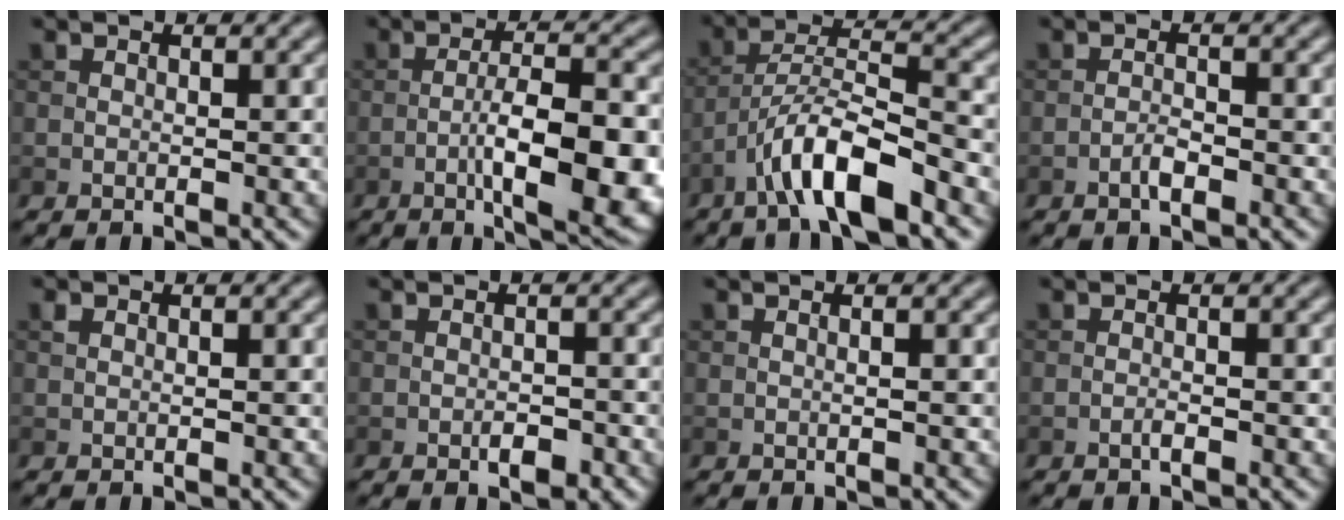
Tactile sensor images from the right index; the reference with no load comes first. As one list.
[{"total": 9.8, "force": [-2.7, 2.8, 9.0], "torque": [-0.139, -0.007, -0.038]}, {"total": 7.3, "force": [-4.5, 1.7, 5.5], "torque": [-0.096, 0.014, -0.080]}, {"total": 1.5, "force": [-0.9, 0.3, 1.2], "torque": [-0.022, 0.003, -0.020]}, {"total": 0.7, "force": [0.2, 0.3, 0.6], "torque": [-0.012, 0.003, 0.004]}, {"total": 1.7, "force": [-0.9, 0.7, 1.3], "torque": [-0.019, 0.000, -0.015]}, {"total": 0.6, "force": [0.0, 0.1, 0.6], "torque": [-0.010, 0.002, 0.000]}, {"total": 0.9, "force": [-0.6, 0.1, 0.7], "torque": [-0.013, 0.002, -0.012]}]